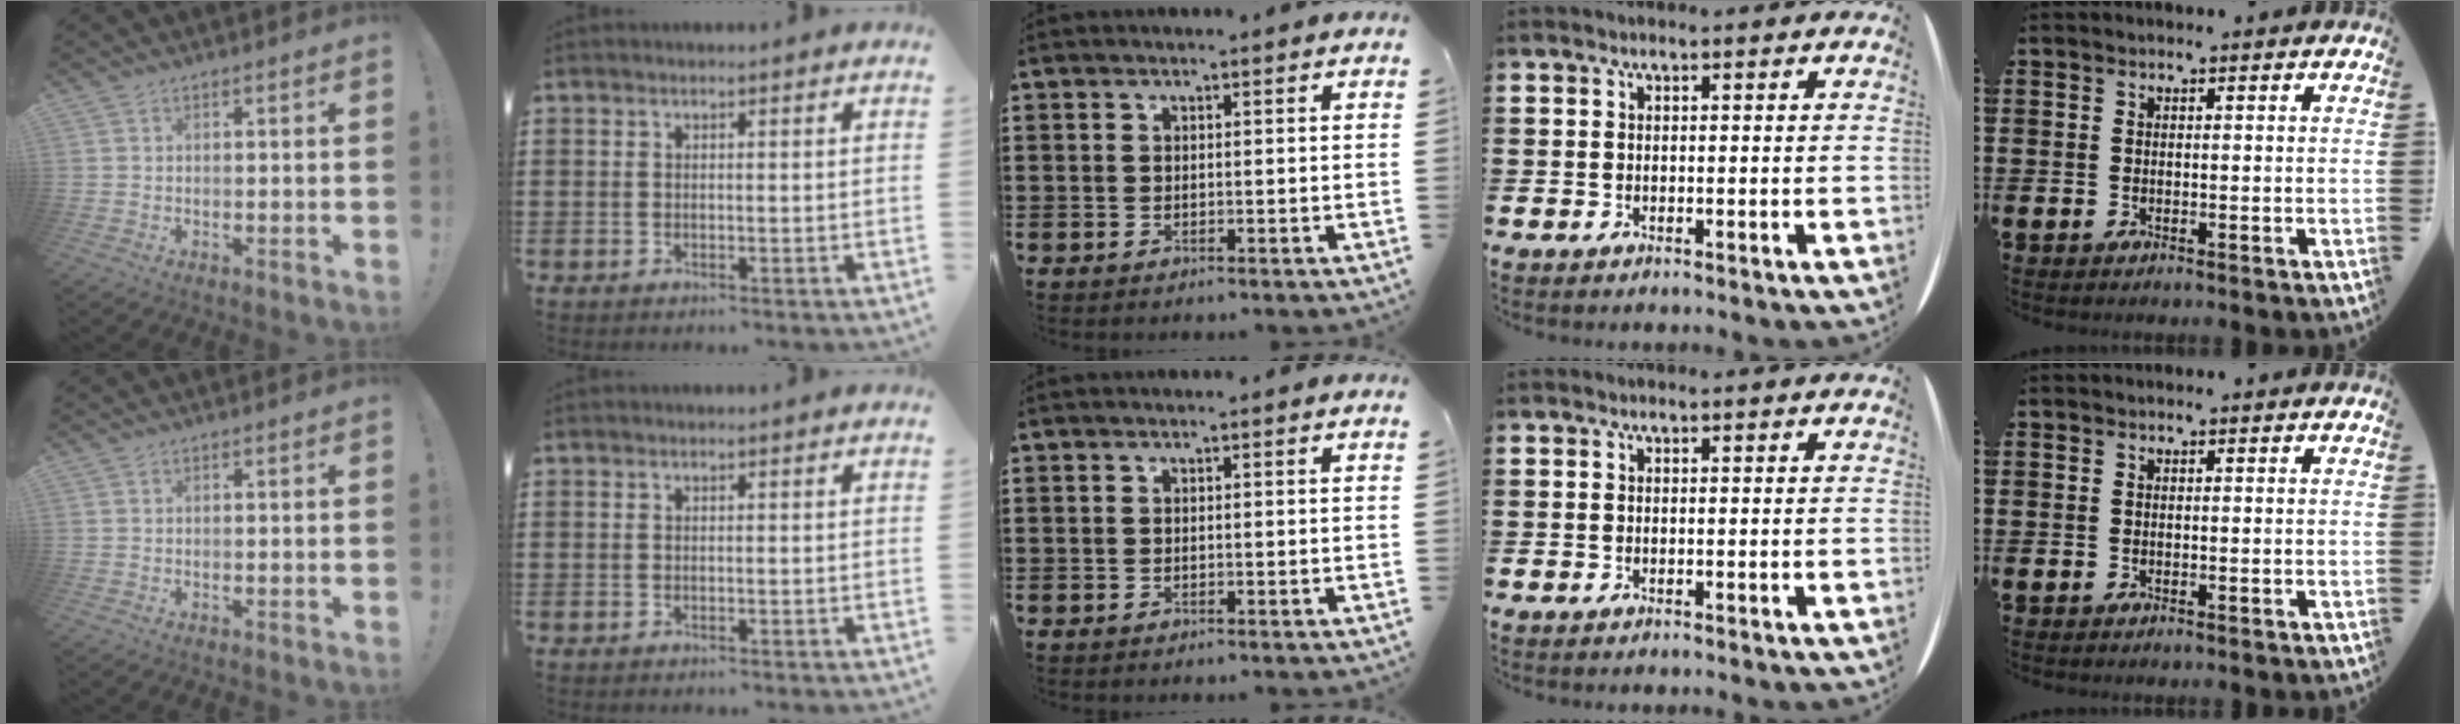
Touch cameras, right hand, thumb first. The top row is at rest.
{}